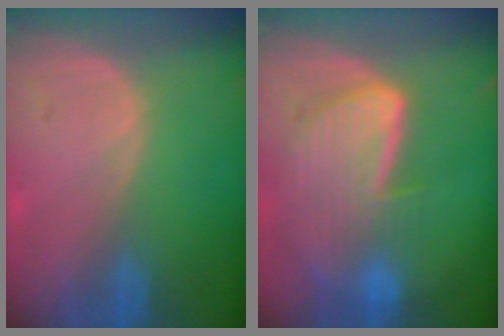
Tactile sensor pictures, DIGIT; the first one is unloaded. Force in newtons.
{"total": 9.1, "press": 8.0, "slide": 4.3}